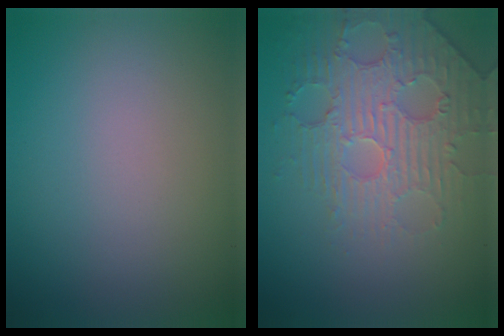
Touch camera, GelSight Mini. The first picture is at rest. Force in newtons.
{"total": 4.6, "press": 3.8, "slide": 2.7}